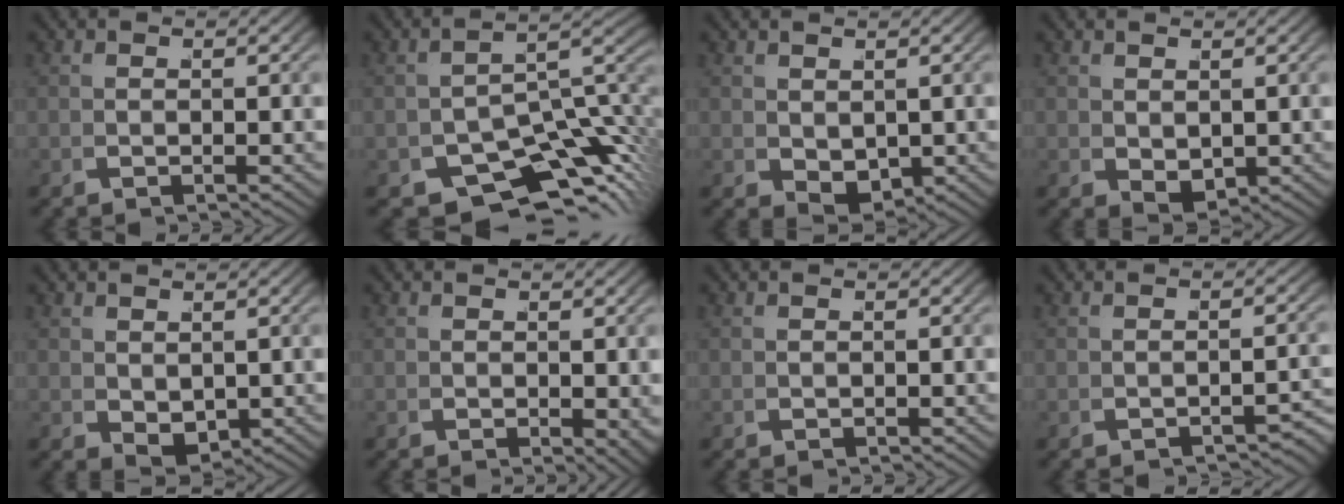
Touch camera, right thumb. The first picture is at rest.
{"total": 11.6, "force": [-5.6, 6.0, 8.1], "torque": [-0.119, -0.043, -0.060]}
{"total": 2.7, "force": [0.4, 1.9, 1.9], "torque": [-0.038, -0.019, 0.027]}
{"total": 2.1, "force": [0.4, 1.4, 1.5], "torque": [-0.028, -0.015, 0.026]}
{"total": 2.4, "force": [0.4, 1.7, 1.7], "torque": [-0.032, -0.017, 0.026]}
{"total": 1.8, "force": [0.0, 1.0, 1.5], "torque": [-0.012, -0.009, 0.007]}
{"total": 0.0}
{"total": 2.3, "force": [-2.0, 0.4, 1.1], "torque": [-0.017, 0.001, -0.028]}